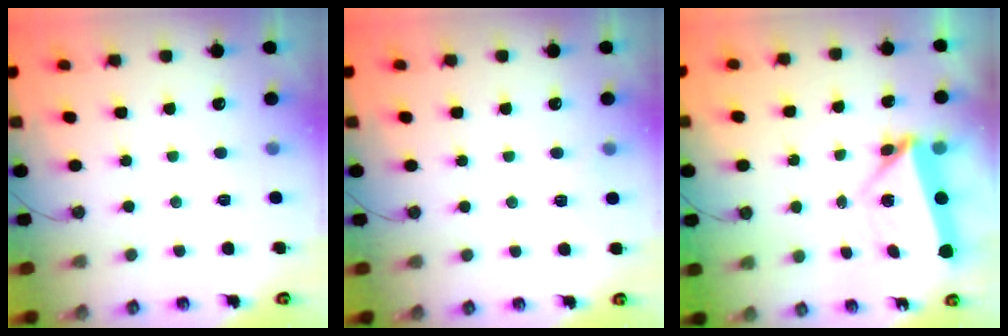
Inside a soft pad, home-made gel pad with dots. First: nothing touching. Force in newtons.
{"total": 2.9, "press": 2.9, "slide": 0.2}
{"total": 6.2, "press": 6.1, "slide": 1.2}